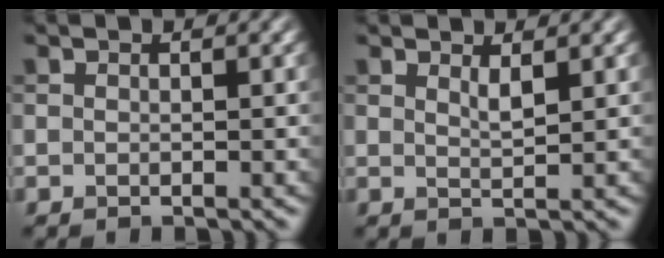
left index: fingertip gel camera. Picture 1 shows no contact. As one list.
[{"total": 1.3, "force": [0.9, 0.2, 0.9], "torque": [-0.015, -0.002, 0.015]}]